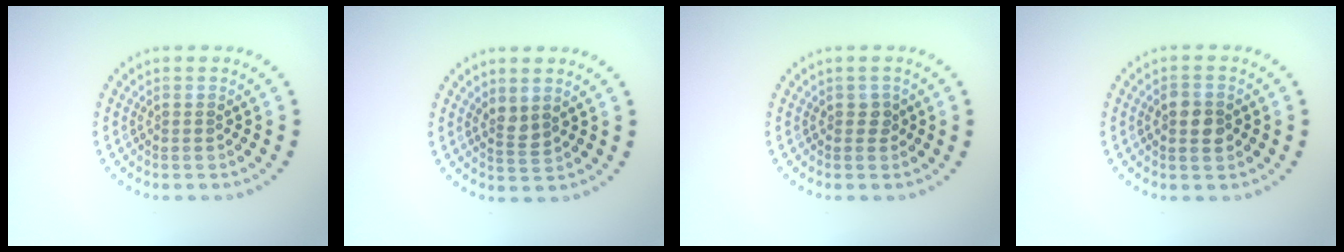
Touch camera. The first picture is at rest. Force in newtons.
{"total": 1.5, "press": 1.3, "slide": 0.8}
{"total": 0.8, "press": 0.8, "slide": 0.3}
{"total": 2.6, "press": 2.6, "slide": 0.1}